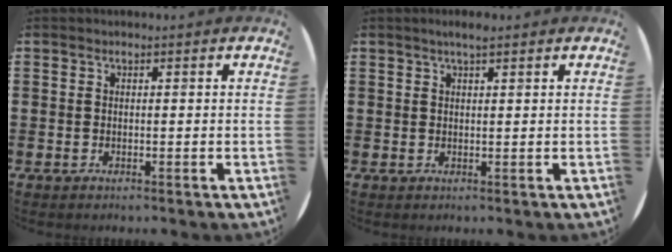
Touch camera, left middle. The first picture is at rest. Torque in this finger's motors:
{"motor_torque": [0.42, -0.30, 0.03, 0.06]}